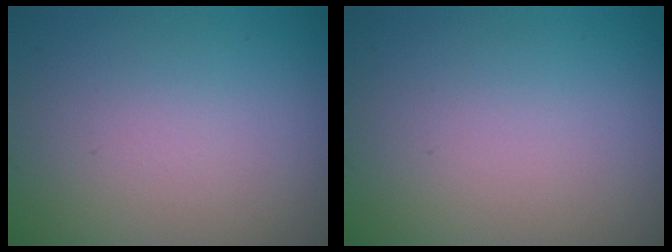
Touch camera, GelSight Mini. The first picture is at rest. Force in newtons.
{"total": 0.0}